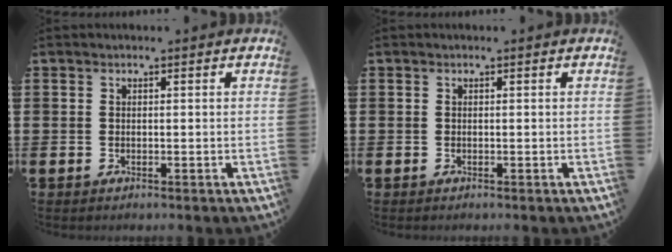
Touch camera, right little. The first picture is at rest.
{"total": 0.0}